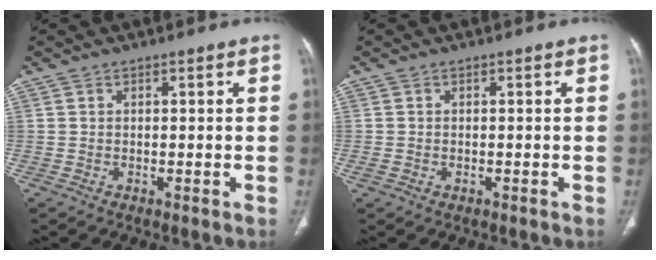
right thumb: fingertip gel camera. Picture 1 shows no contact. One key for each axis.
{"total": 0.9, "fx": -0.3, "fy": 0.7, "fz": 0.5, "tx": -0.016, "ty": 0.001, "tz": -0.003}